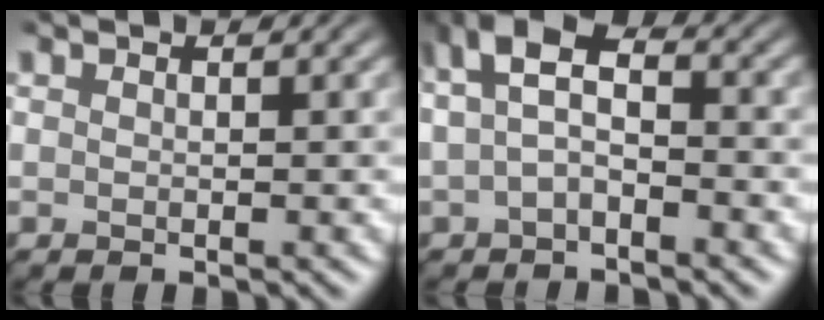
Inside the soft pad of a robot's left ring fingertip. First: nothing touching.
{"total": 3.7, "force": [-0.1, 2.1, 3.1], "torque": [-0.062, 0.018, -0.010]}